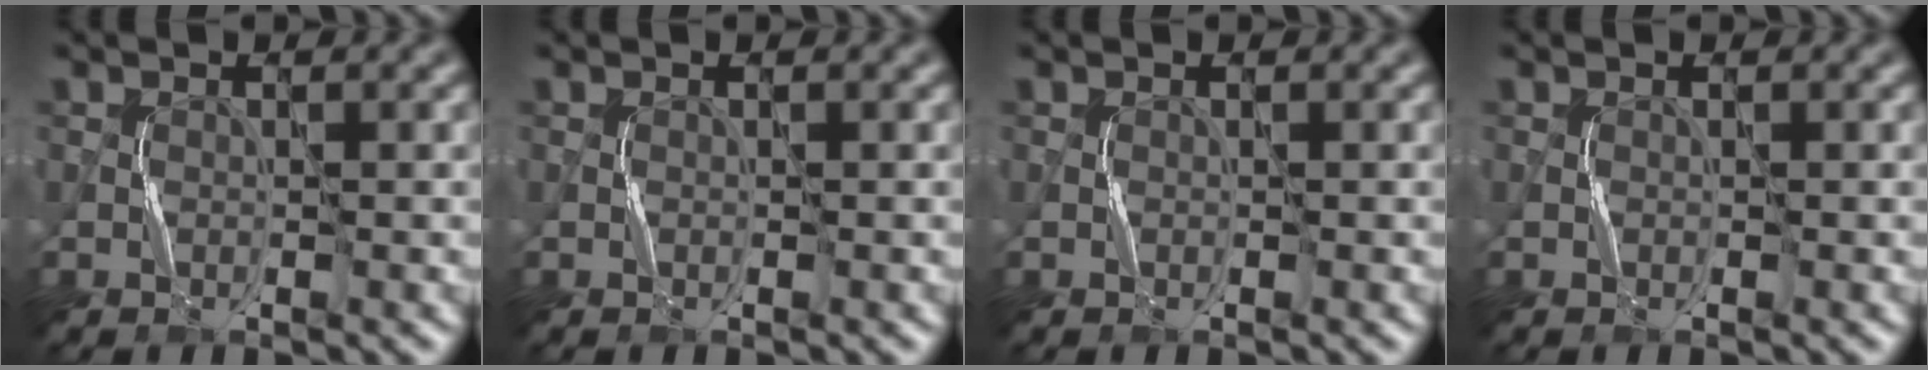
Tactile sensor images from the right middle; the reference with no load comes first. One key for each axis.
{"total": 0.0}
{"total": 0.0}
{"total": 0.0}